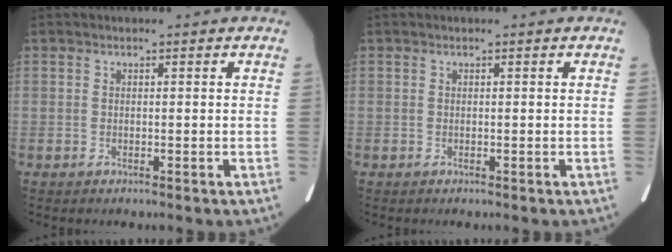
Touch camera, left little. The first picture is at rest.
{"total": 0.0}